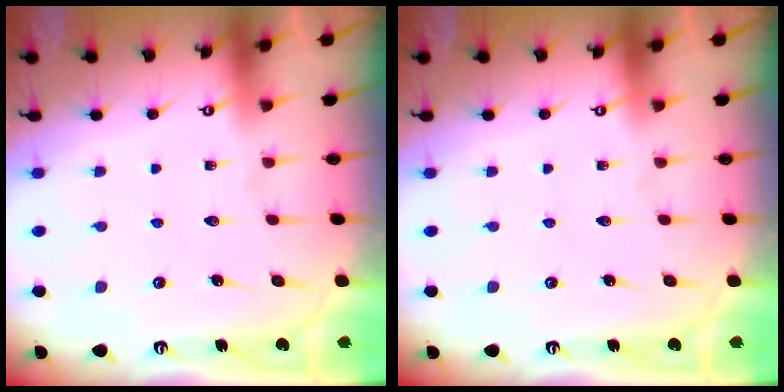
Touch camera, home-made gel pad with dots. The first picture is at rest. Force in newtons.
{"total": 0.0}